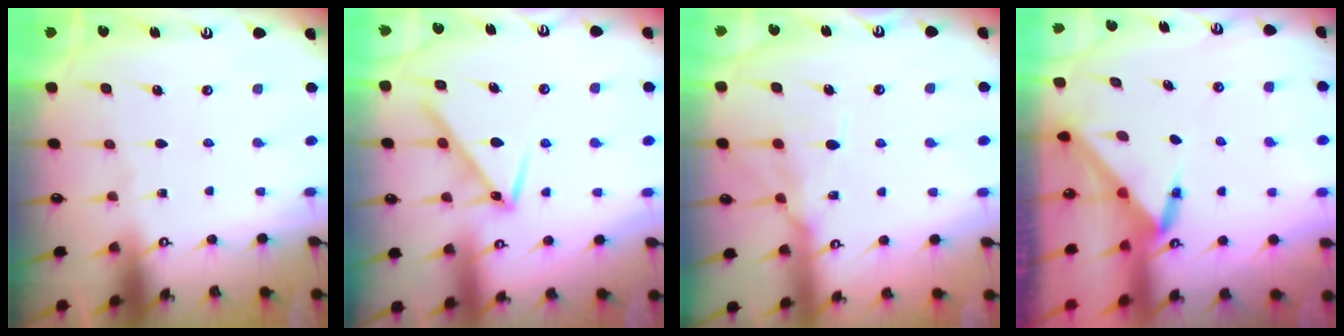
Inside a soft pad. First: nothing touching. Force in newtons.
{"total": 9.9, "press": 9.9, "slide": 0.5}
{"total": 11.5, "press": 11.4, "slide": 1.1}
{"total": 3.6, "press": 3.6, "slide": 0.3}